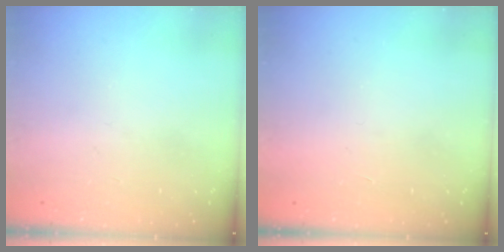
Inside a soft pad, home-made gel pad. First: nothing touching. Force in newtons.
{"total": 1.7, "press": 1.7, "slide": 0.1}